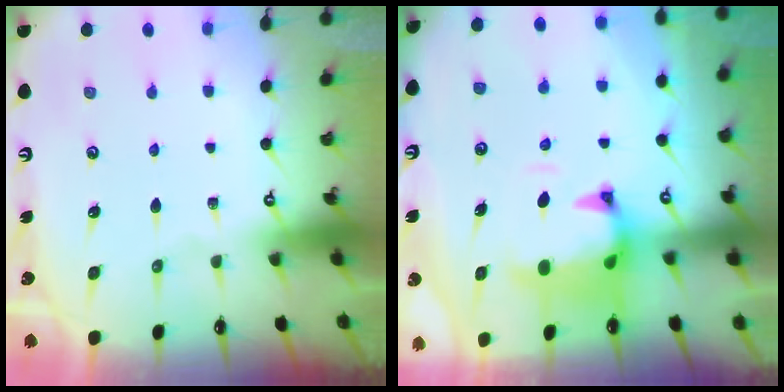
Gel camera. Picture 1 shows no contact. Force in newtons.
{"total": 1.1, "press": 0.3, "slide": 1.1}